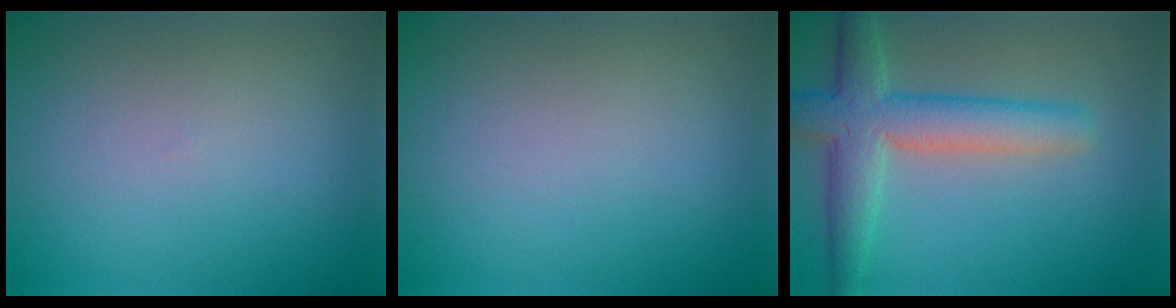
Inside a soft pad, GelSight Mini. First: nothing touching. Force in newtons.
{"total": 0.0}
{"total": 6.0, "press": 6.0, "slide": 0.1}